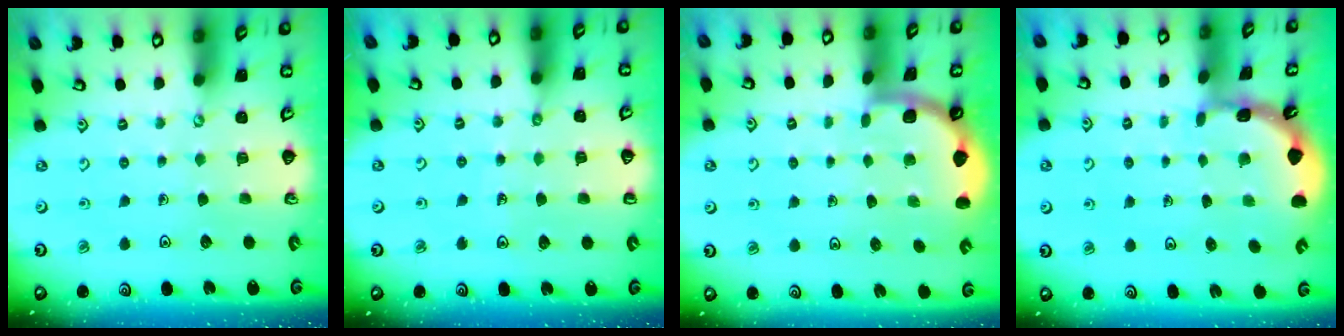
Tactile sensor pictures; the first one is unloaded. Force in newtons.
{"total": 3.4, "press": 3.2, "slide": 1.4}
{"total": 1.9, "press": 1.9, "slide": 0.0}
{"total": 1.6, "press": 1.6, "slide": 0.1}